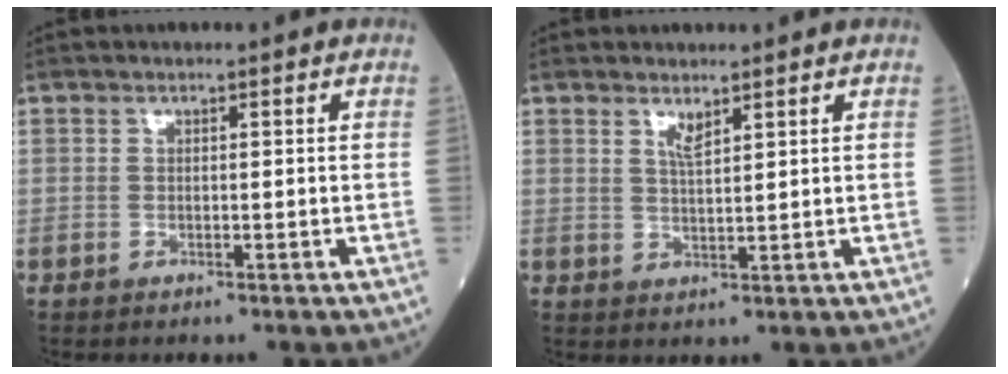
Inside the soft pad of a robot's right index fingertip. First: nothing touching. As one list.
[{"total": 2.2, "force": [1.5, 0.2, 1.5], "torque": [-0.033, -0.007, 0.032]}]